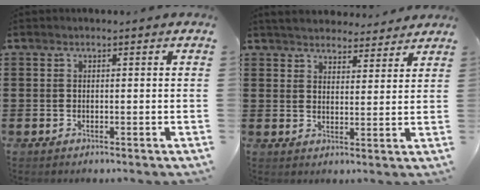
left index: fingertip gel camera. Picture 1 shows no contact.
{"total": 4.1, "force": [4.0, 0.7, 0.4], "torque": [-0.023, -0.016, 0.073]}